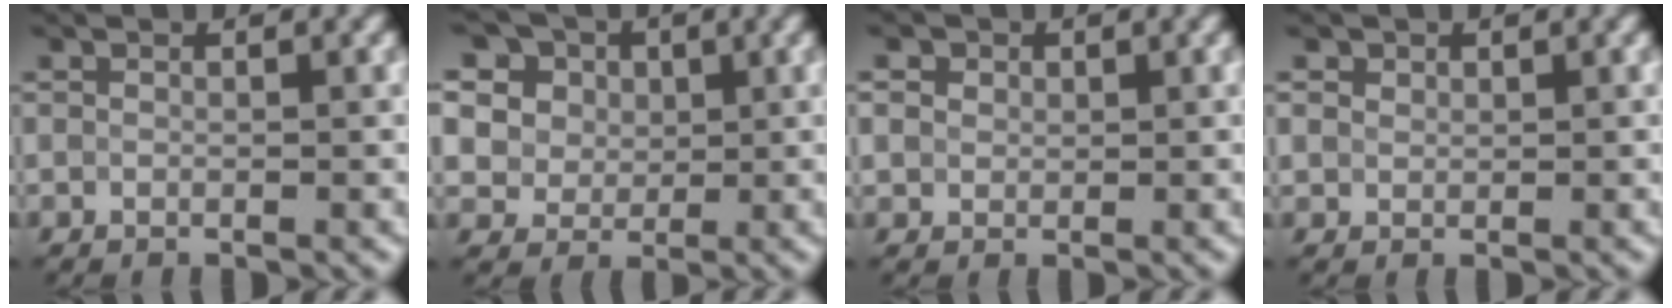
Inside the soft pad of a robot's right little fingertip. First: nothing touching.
{"total": 13.1, "force": [6.6, 9.7, 5.9], "torque": [-0.146, 0.036, 0.100]}
{"total": 2.9, "force": [1.2, 2.3, 1.2], "torque": [-0.029, 0.019, 0.009]}
{"total": 1.3, "force": [0.7, 1.0, 0.3], "torque": [-0.005, 0.001, 0.010]}